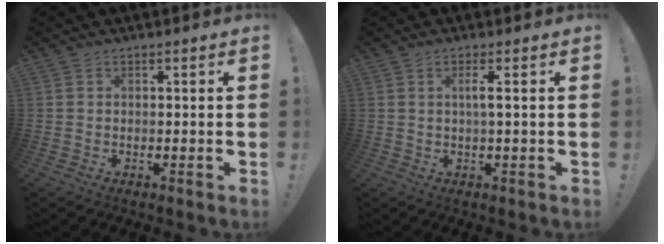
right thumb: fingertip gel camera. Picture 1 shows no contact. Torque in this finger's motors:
{"motor_torque": [0.18, -0.09, 0.14, 0.26, 0.00]}